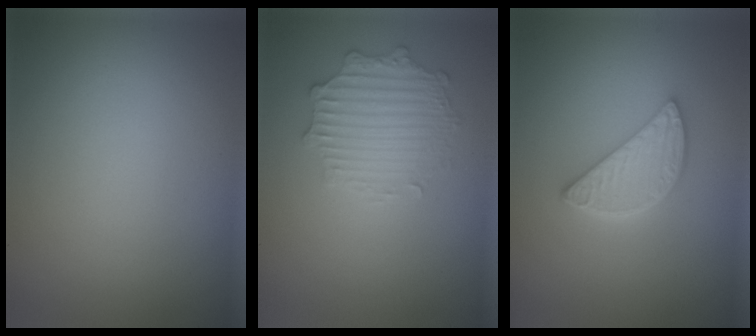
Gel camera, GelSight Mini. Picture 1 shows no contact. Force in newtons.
{"total": 2.6, "press": 2.5, "slide": 0.7}
{"total": 4.0, "press": 3.2, "slide": 2.4}